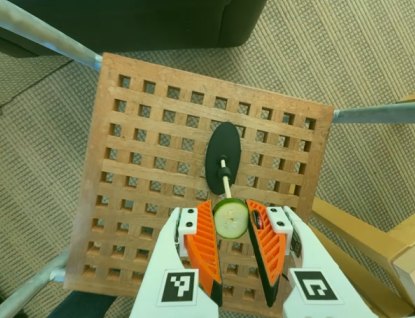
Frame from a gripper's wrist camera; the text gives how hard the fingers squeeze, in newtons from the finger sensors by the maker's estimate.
{"total": 8.3, "left": 8.4, "right": 8.3}